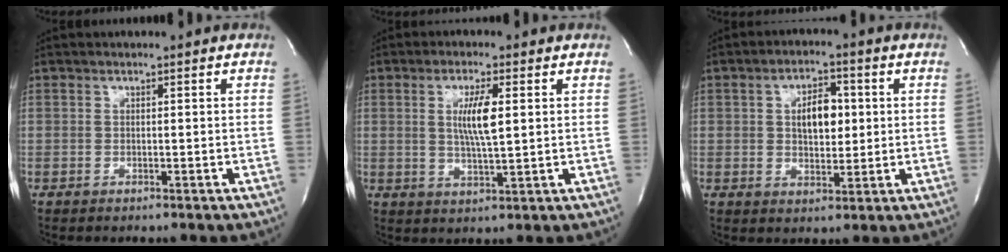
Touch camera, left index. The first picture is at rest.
{"total": 5.9, "force": [1.0, 0.7, 5.7], "torque": [-0.110, -0.007, 0.020]}
{"total": 6.3, "force": [0.9, 3.3, 5.3], "torque": [-0.089, 0.005, 0.015]}